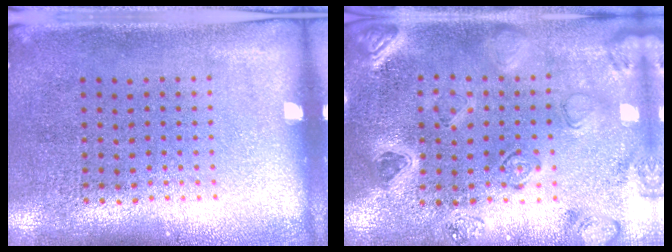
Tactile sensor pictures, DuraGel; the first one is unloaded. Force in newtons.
{"total": 1.4, "press": 1.4, "slide": 0.2}